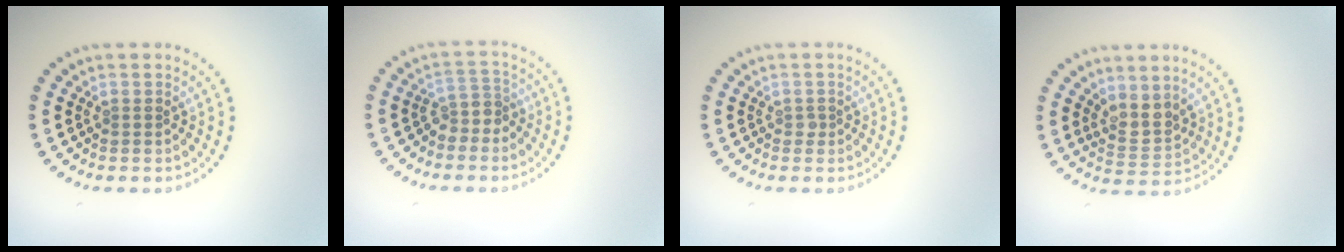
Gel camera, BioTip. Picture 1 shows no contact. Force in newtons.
{"total": 2.3, "press": 1.7, "slide": 1.5}
{"total": 0.7, "press": 0.5, "slide": 0.5}
{"total": 2.5, "press": 2.1, "slide": 1.5}